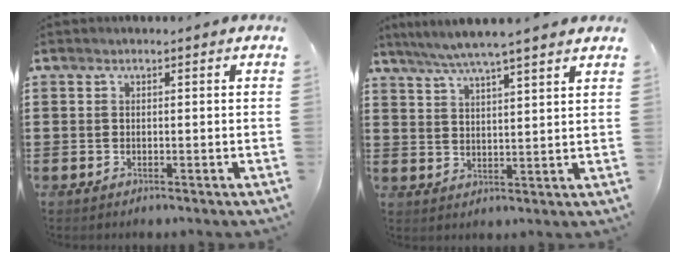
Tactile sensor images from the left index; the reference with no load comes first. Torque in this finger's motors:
{"motor_torque": [2.14, 0.00, 0.85, 0.21]}